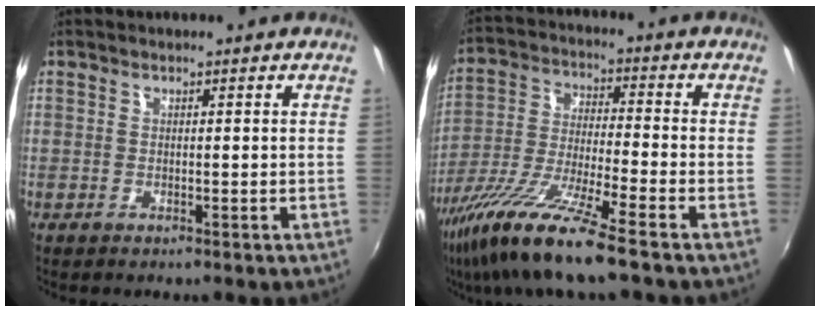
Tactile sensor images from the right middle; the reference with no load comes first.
{"total": 15.0, "force": [-10.8, 0.6, 10.3], "torque": [-0.214, -0.033, -0.203]}